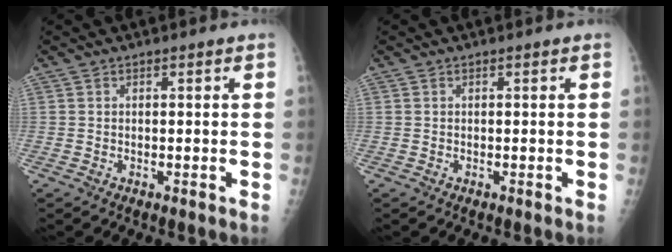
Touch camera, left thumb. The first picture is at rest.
{"total": 0.0}